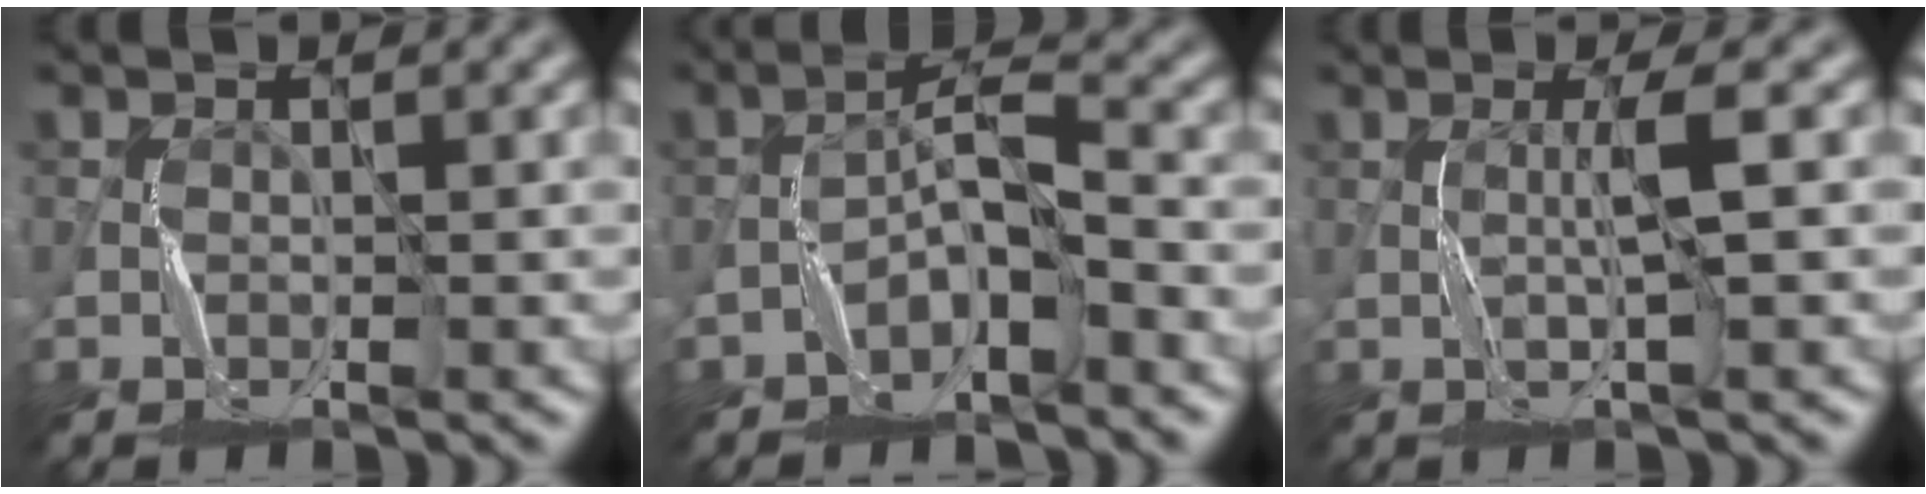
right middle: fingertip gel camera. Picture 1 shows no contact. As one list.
[{"total": 3.7, "force": [-2.1, 0.9, 2.9], "torque": [-0.049, 0.016, -0.043]}, {"total": 2.2, "force": [0.3, -0.2, 2.2], "torque": [-0.039, 0.002, 0.003]}]